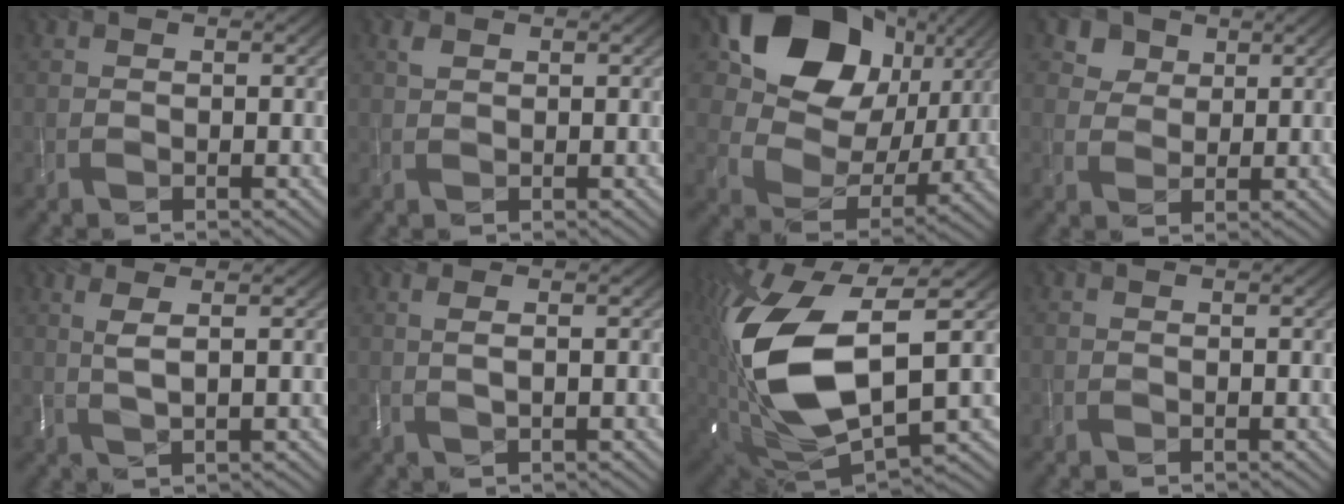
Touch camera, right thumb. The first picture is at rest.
{"total": 1.0, "force": [0.6, 0.5, 0.6], "torque": [-0.017, 0.002, 0.012]}
{"total": 17.9, "force": [8.2, 12.6, 9.6], "torque": [-0.186, 0.016, 0.153]}
{"total": 4.5, "force": [2.7, 3.3, 1.5], "torque": [-0.051, -0.014, 0.062]}
{"total": 3.0, "force": [1.2, 0.5, 2.7], "torque": [-0.056, 0.004, 0.026]}
{"total": 1.8, "force": [0.5, 0.3, 1.7], "torque": [-0.035, 0.006, 0.006]}
{"total": 17.1, "force": [1.6, 8.9, 14.5], "torque": [-0.333, -0.030, 0.034]}
{"total": 0.0}